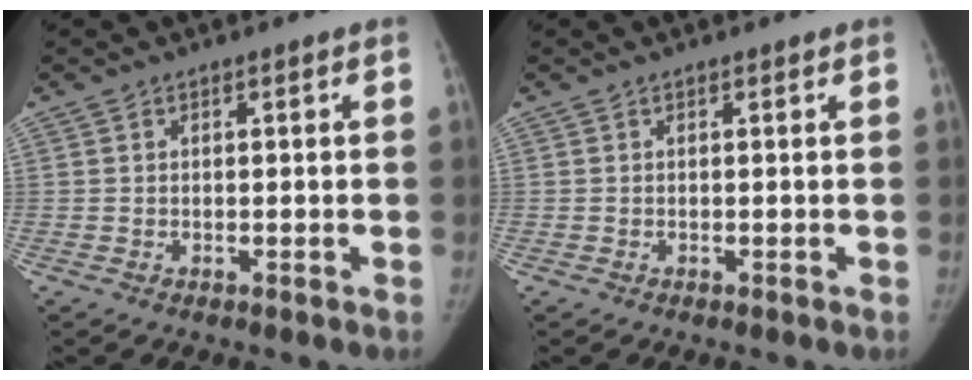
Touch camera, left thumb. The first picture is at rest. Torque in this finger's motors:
{"motor_torque": [0.00, 0.00, 0.11, -0.07, 0.00]}